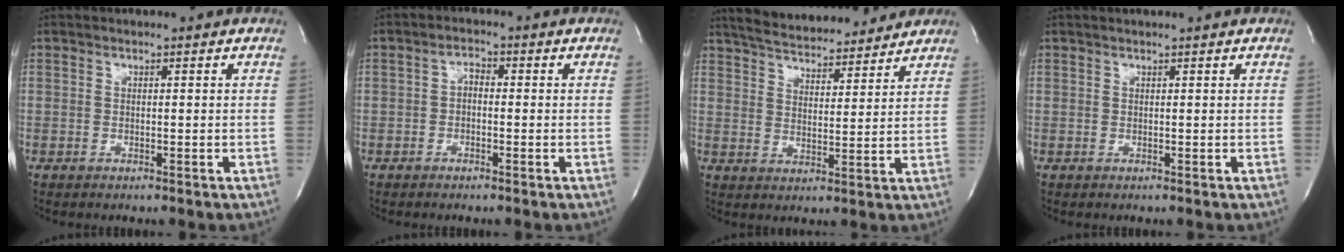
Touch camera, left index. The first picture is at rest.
{"total": 1.9, "force": [-0.3, 1.1, 1.5], "torque": [-0.020, 0.007, -0.009]}
{"total": 16.1, "force": [14.6, 3.6, 5.7], "torque": [-0.094, 0.017, 0.214]}
{"total": 1.6, "force": [1.4, 0.0, 0.7], "torque": [-0.011, 0.015, 0.019]}